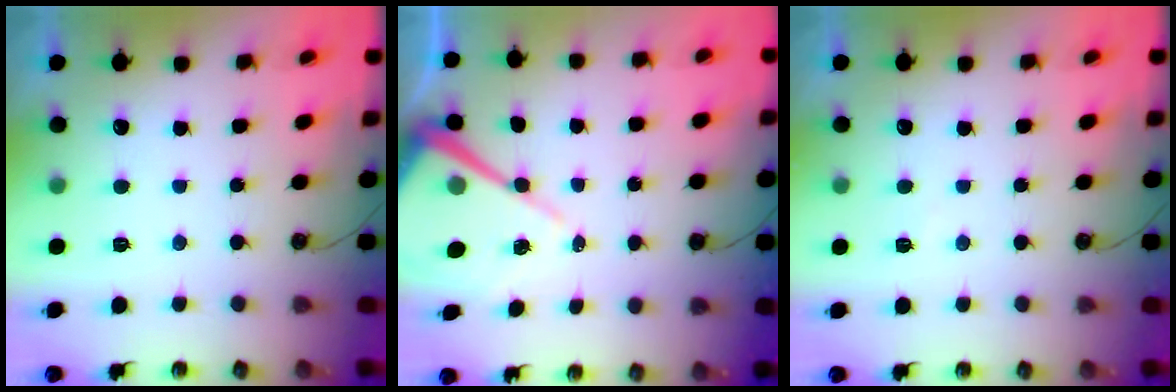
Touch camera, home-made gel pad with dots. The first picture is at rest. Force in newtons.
{"total": 12.7, "press": 12.7, "slide": 1.0}
{"total": 3.1, "press": 3.0, "slide": 0.5}